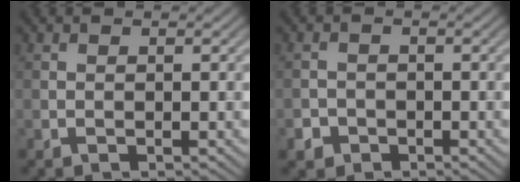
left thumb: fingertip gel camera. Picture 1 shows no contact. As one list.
[{"total": 2.0, "force": [-1.2, 1.5, 0.4], "torque": [-0.003, -0.001, -0.025]}]